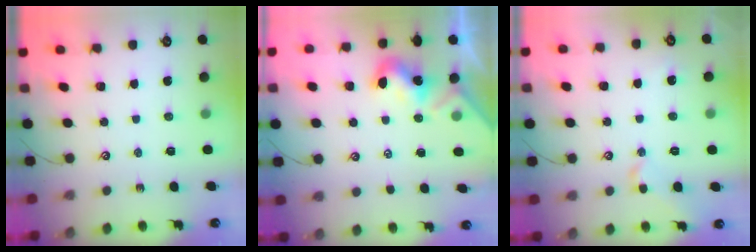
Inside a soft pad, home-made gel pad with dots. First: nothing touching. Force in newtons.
{"total": 1.9, "press": 1.9, "slide": 0.4}
{"total": 1.0, "press": 0.7, "slide": 0.7}